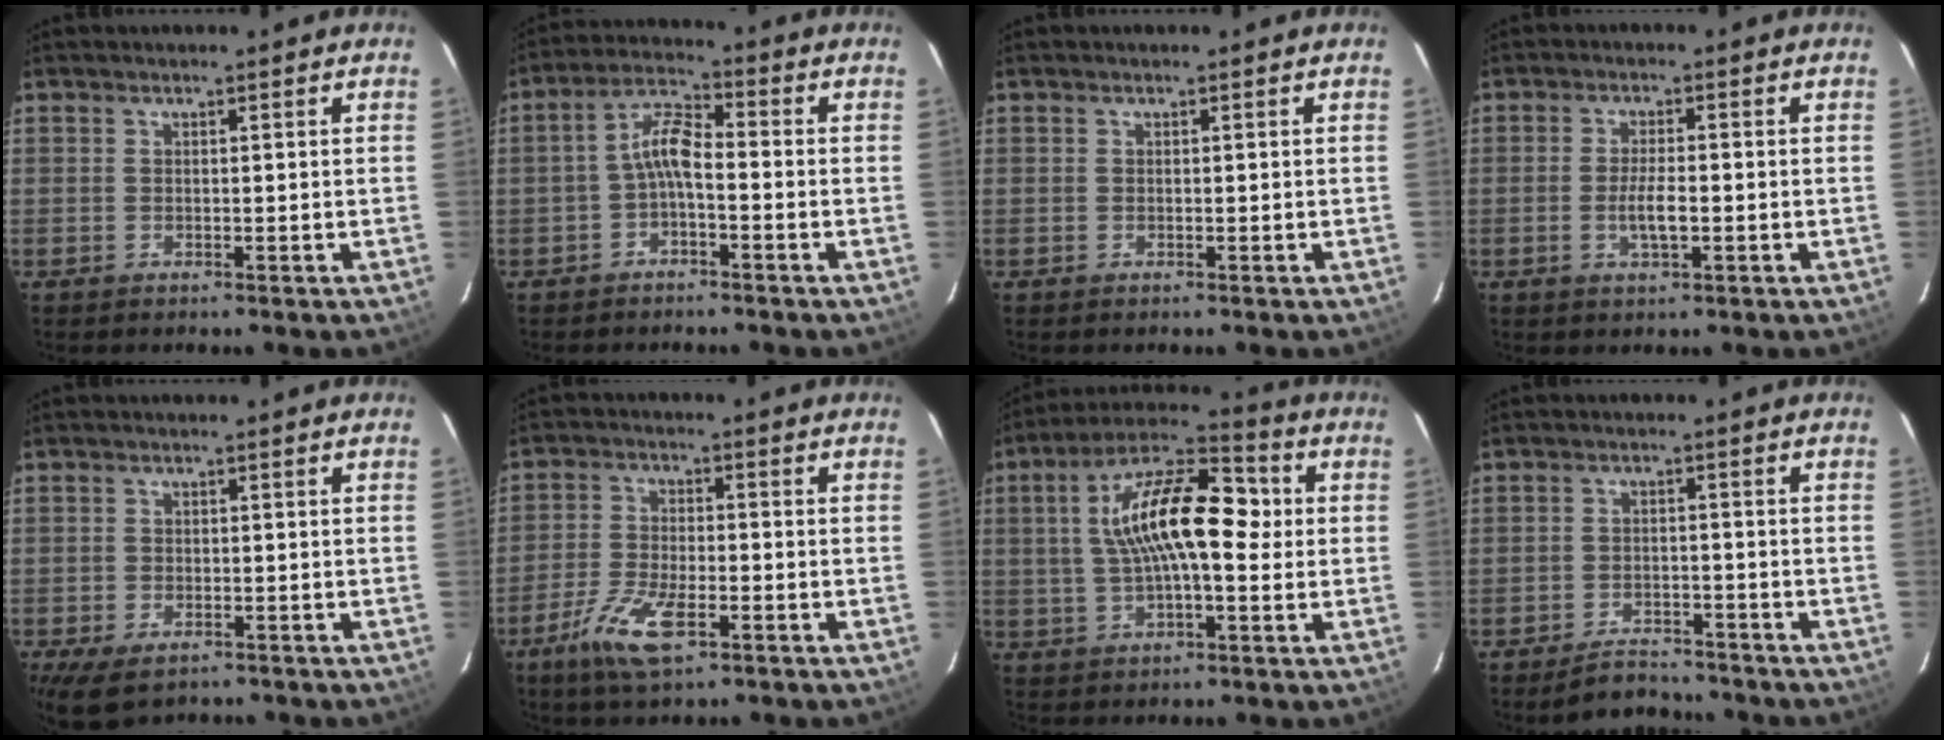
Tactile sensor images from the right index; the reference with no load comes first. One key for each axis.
{"total": 5.2, "fx": -2.0, "fy": 1.8, "fz": 4.4, "tx": -0.098, "ty": 0.019, "tz": -0.039}
{"total": 0.0}
{"total": 4.0, "fx": -1.0, "fy": 1.1, "fz": 3.7, "tx": -0.074, "ty": -0.005, "tz": -0.017}
{"total": 6.5, "fx": -3.8, "fy": 3.8, "fz": 3.7, "tx": -0.081, "ty": -0.022, "tz": -0.063}
{"total": 9.3, "fx": -5.0, "fy": 3.2, "fz": 7.2, "tx": -0.161, "ty": -0.012, "tz": -0.097}
{"total": 16.3, "fx": 1.9, "fy": 6.3, "fz": 14.9, "tx": -0.262, "ty": 0.025, "tz": 0.019}
{"total": 5.9, "fx": -5.2, "fy": 2.5, "fz": 1.1, "tx": -0.030, "ty": 0.011, "tz": -0.071}